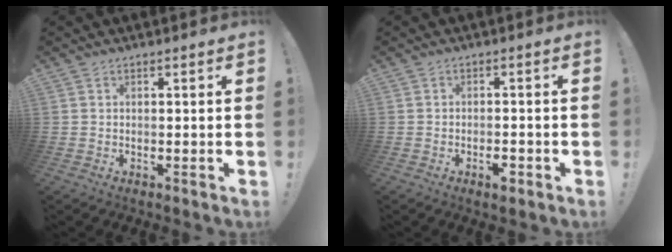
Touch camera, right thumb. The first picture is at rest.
{"total": 2.8, "force": [-1.7, 1.1, 2.0], "torque": [-0.027, 0.009, -0.027]}